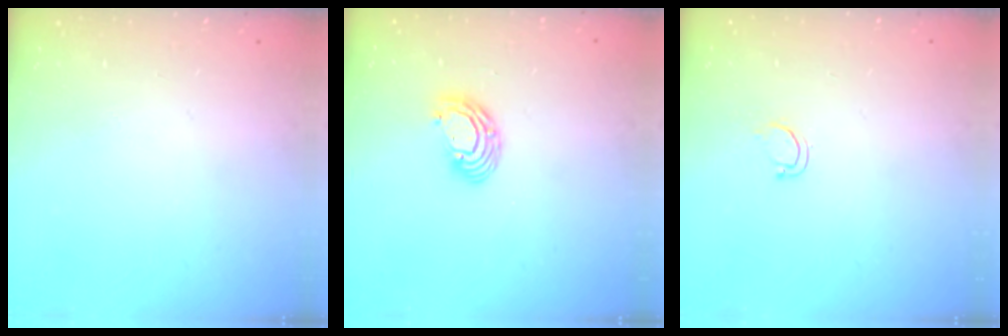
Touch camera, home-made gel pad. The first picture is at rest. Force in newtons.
{"total": 7.8, "press": 7.7, "slide": 1.2}
{"total": 2.8, "press": 2.8, "slide": 0.2}